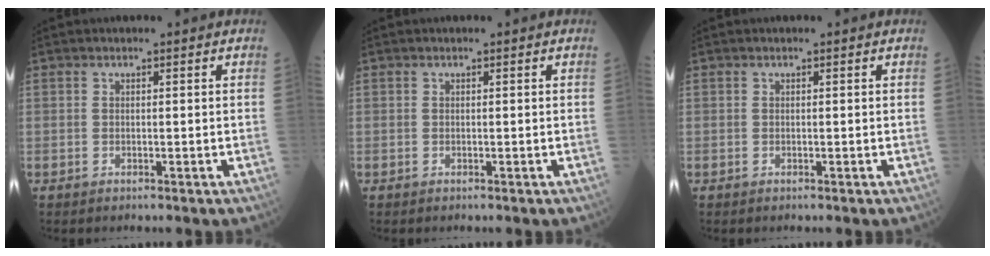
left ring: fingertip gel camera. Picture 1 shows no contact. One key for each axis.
{"total": 0.0}
{"total": 0.0}